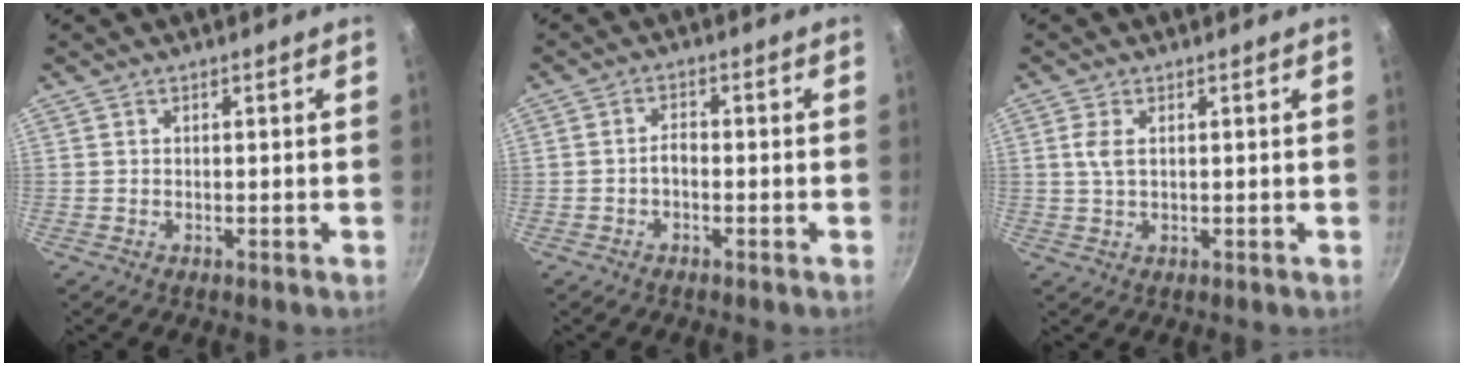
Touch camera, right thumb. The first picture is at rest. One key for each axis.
{"total": 2.1, "fx": -0.9, "fy": 1.1, "fz": 1.5, "tx": -0.021, "ty": 0.017, "tz": -0.019}
{"total": 3.0, "fx": 0.8, "fy": 1.5, "fz": 2.4, "tx": -0.052, "ty": 0.001, "tz": 0.015}